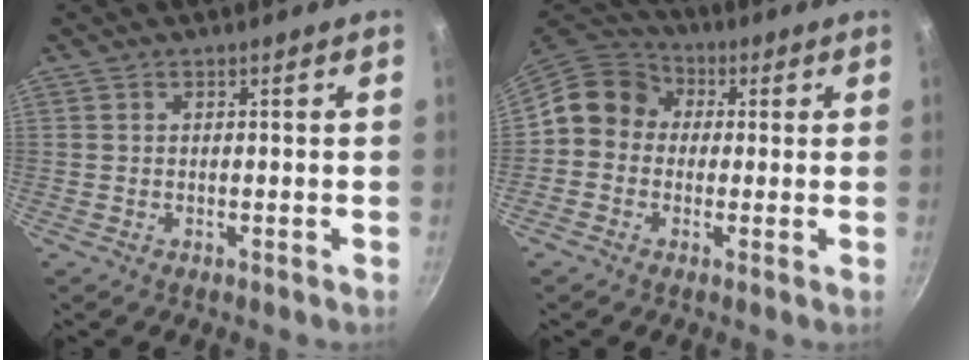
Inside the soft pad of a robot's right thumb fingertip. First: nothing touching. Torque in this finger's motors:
{"motor_torque": [0.74, 0.93, 0.38, -0.58, 0.05]}